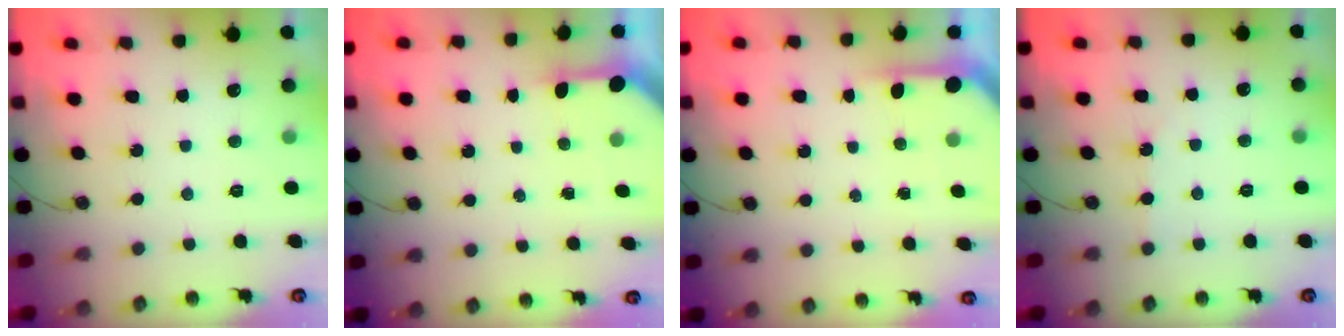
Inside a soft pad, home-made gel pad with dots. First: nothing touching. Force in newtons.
{"total": 3.0, "press": 3.0, "slide": 0.2}
{"total": 3.7, "press": 3.7, "slide": 0.2}
{"total": 1.7, "press": 1.6, "slide": 0.3}